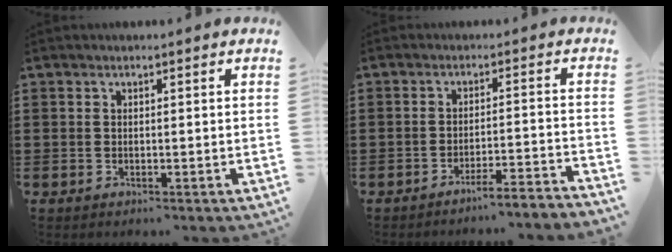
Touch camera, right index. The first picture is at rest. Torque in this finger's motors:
{"motor_torque": [0.53, 0.16, 0.00, 0.00]}